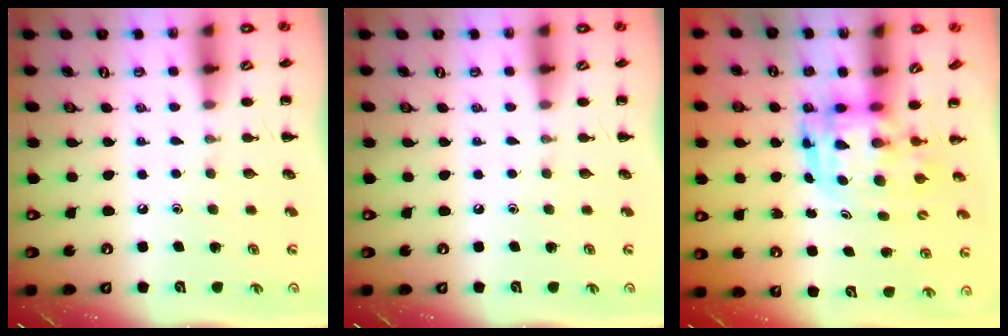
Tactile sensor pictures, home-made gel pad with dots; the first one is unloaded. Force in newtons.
{"total": 0.0}
{"total": 3.5, "press": 3.4, "slide": 0.7}